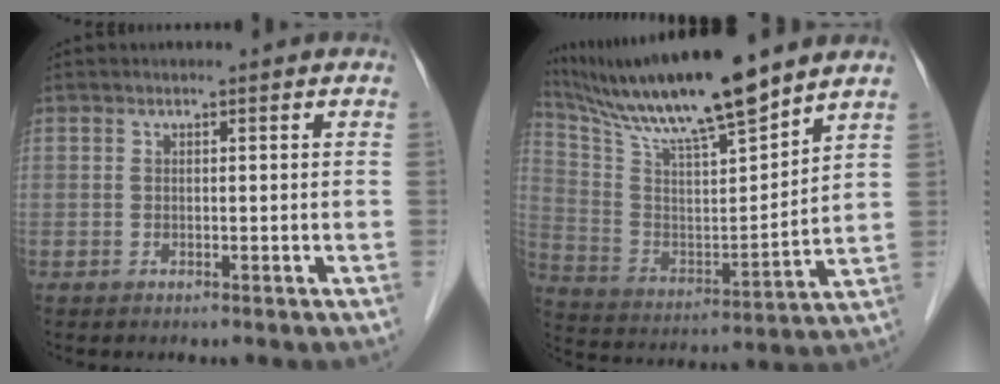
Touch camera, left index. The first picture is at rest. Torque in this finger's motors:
{"motor_torque": [0.34, -0.51, 0.29, 0.11]}